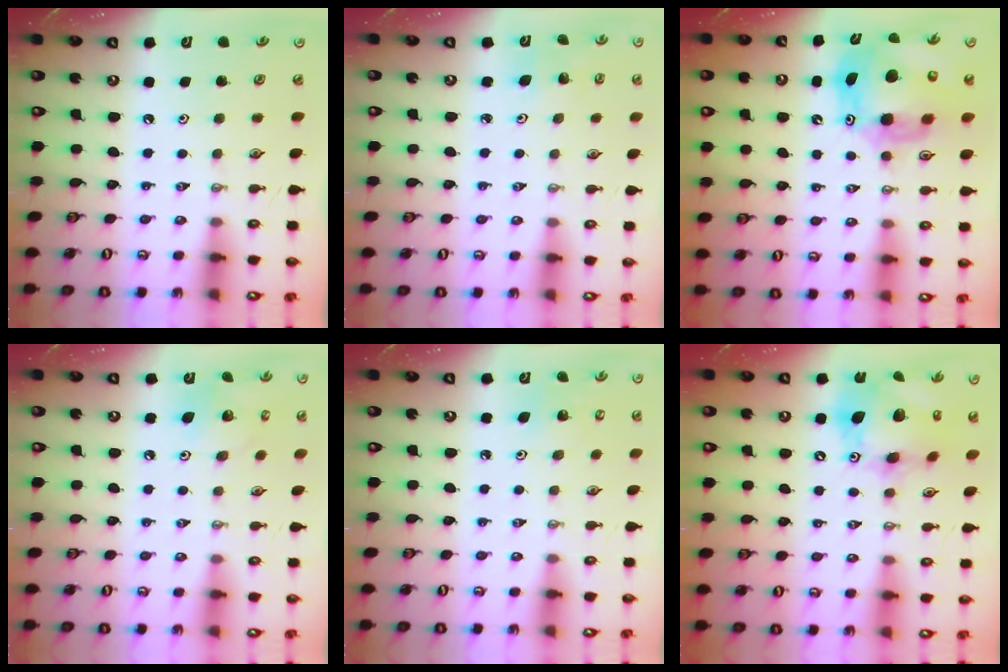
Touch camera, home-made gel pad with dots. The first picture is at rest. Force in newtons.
{"total": 4.8, "press": 4.7, "slide": 1.0}
{"total": 15.3, "press": 15.2, "slide": 1.7}
{"total": 6.9, "press": 6.9, "slide": 0.5}
{"total": 5.3, "press": 5.3, "slide": 0.5}
{"total": 17.0, "press": 16.9, "slide": 1.9}